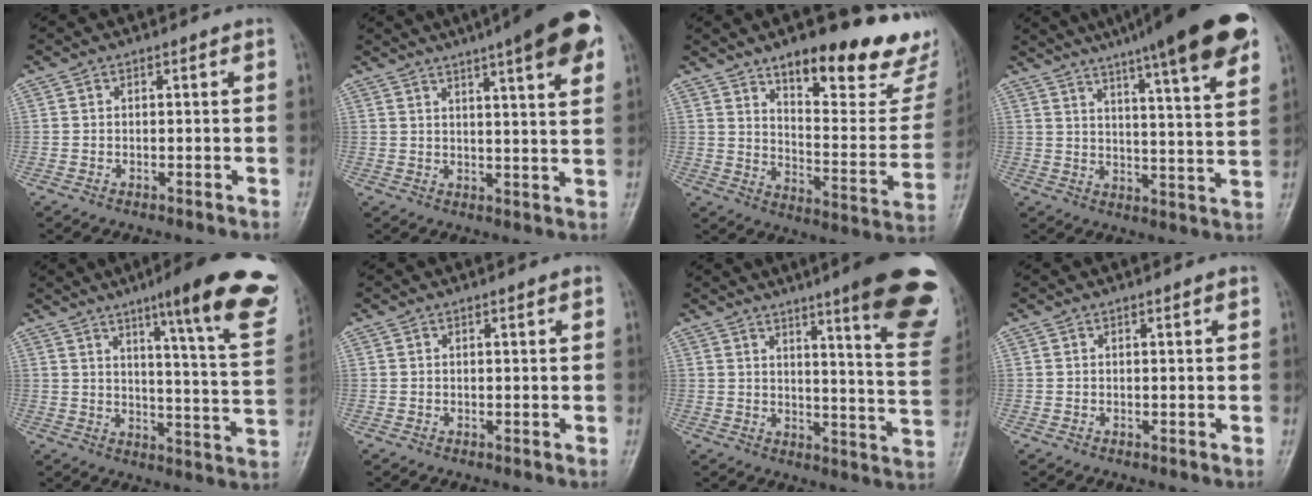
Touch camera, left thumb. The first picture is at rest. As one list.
[{"total": 15.0, "force": [8.6, 2.5, 12.0], "torque": [-0.147, -0.015, 0.106]}, {"total": 24.5, "force": [17.6, 7.7, 15.2], "torque": [-0.157, -0.104, 0.243]}, {"total": 22.3, "force": [15.2, 2.7, 16.2], "torque": [-0.221, -0.037, 0.203]}, {"total": 22.2, "force": [13.7, 2.7, 17.2], "torque": [-0.204, -0.060, 0.175]}, {"total": 0.8, "force": [0.5, 0.0, 0.6], "torque": [-0.008, -0.002, 0.007]}, {"total": 21.5, "force": [13.3, 2.9, 16.6], "torque": [-0.185, -0.069, 0.164]}, {"total": 0.7, "force": [0.5, 0.0, 0.5], "torque": [-0.009, -0.002, 0.007]}]